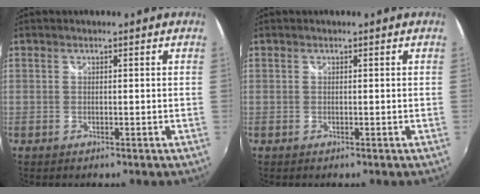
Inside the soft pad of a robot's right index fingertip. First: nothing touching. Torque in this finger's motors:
{"motor_torque": [0.00, 0.00, 0.00, 0.00]}